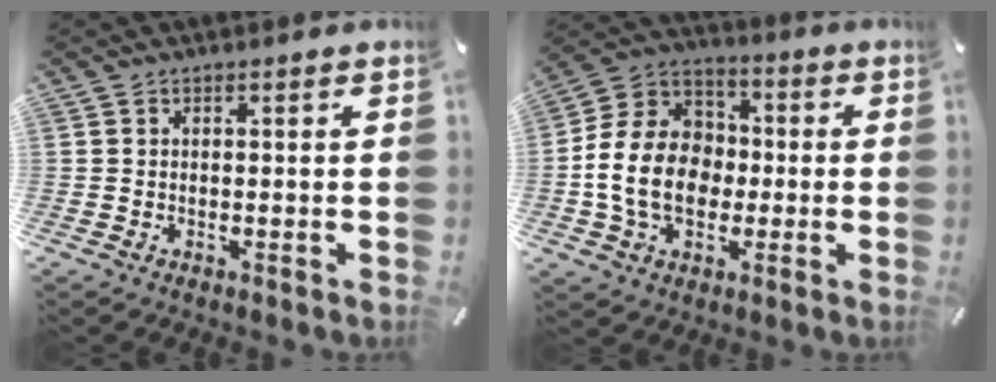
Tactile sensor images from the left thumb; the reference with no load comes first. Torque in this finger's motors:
{"motor_torque": [0.06, 1.72, 1.13, -0.76, 0.55]}